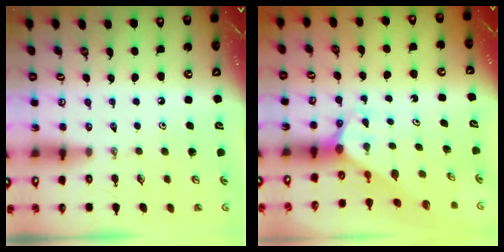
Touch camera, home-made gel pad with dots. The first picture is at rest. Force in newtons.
{"total": 2.3, "press": 2.3, "slide": 0.1}